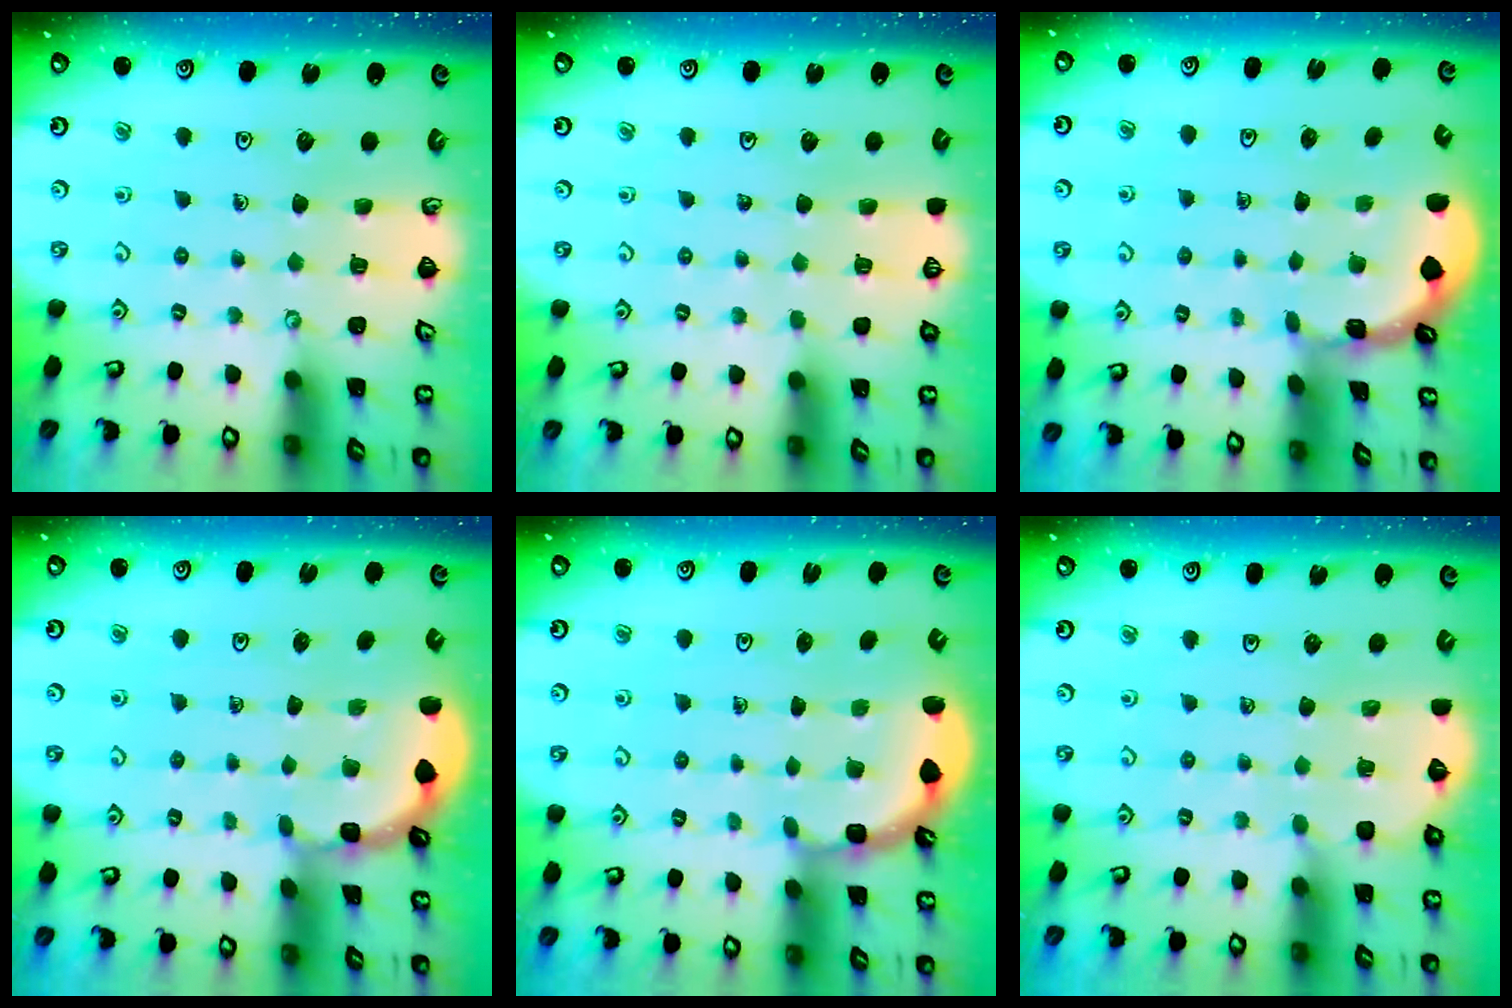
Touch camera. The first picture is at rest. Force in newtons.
{"total": 0.0}
{"total": 1.2, "press": 1.1, "slide": 0.2}
{"total": 1.5, "press": 1.5, "slide": 0.2}
{"total": 2.8, "press": 2.8, "slide": 0.6}
{"total": 2.4, "press": 2.4, "slide": 0.2}